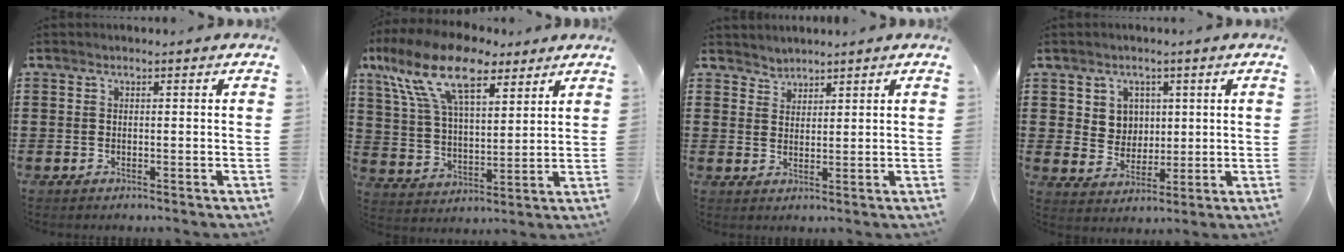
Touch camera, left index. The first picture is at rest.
{"total": 13.9, "force": [8.9, 5.6, 9.0], "torque": [-0.193, -0.007, 0.163]}
{"total": 2.0, "force": [1.9, 0.6, -0.6], "torque": [0.003, 0.000, 0.037]}
{"total": 4.6, "force": [1.8, 4.1, 0.9], "torque": [-0.030, 0.007, 0.032]}